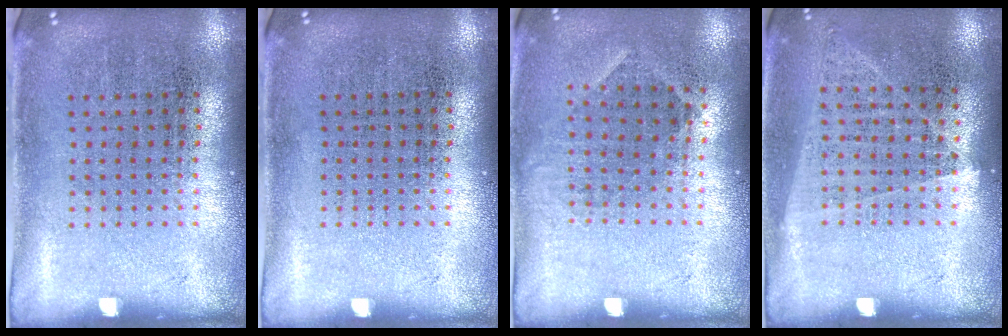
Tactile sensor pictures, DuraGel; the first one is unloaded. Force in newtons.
{"total": 0.0}
{"total": 0.9, "press": 0.8, "slide": 0.5}
{"total": 1.0, "press": 0.9, "slide": 0.5}